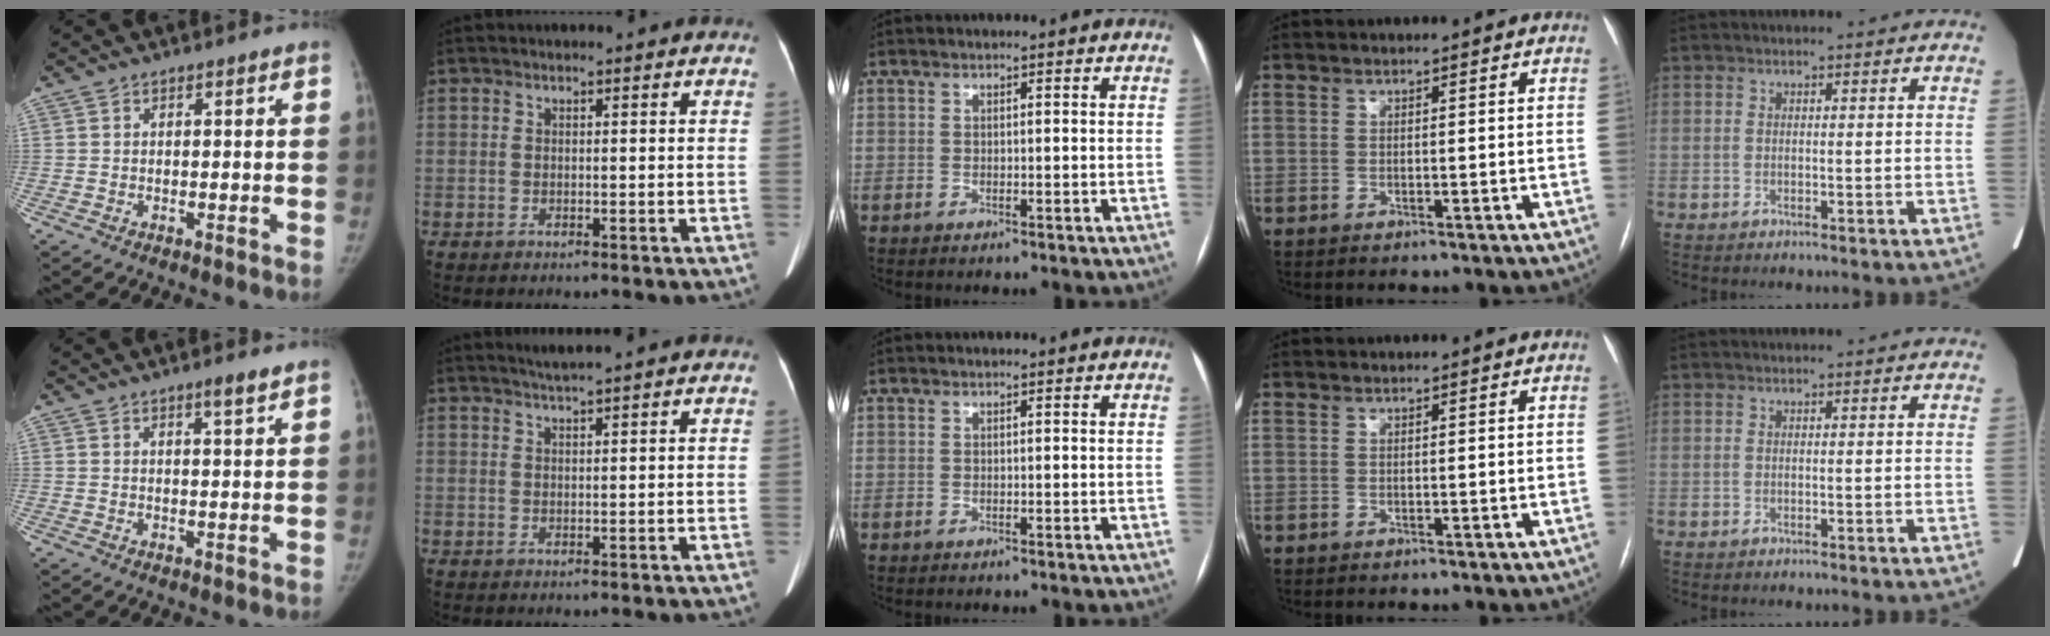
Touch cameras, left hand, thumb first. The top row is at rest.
{"thumb": {"total": 2.4, "force": [1.7, 0.1, 1.7], "torque": [-0.023, -0.013, 0.028]}, "index": {"total": 2.3, "force": [2.0, -0.6, 1.1], "torque": [-0.014, 0.011, 0.036]}}